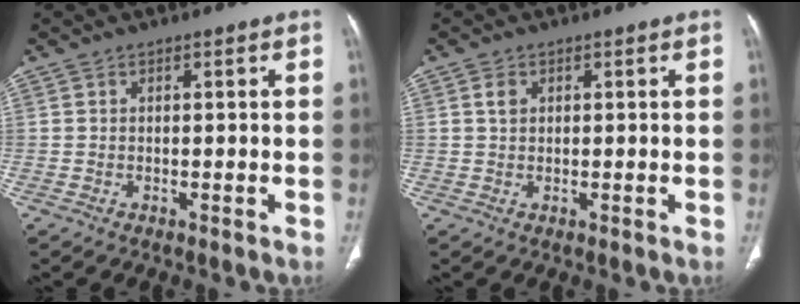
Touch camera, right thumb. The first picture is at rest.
{"total": 1.7, "force": [0.7, 1.2, 1.0], "torque": [-0.012, 0.000, 0.013]}